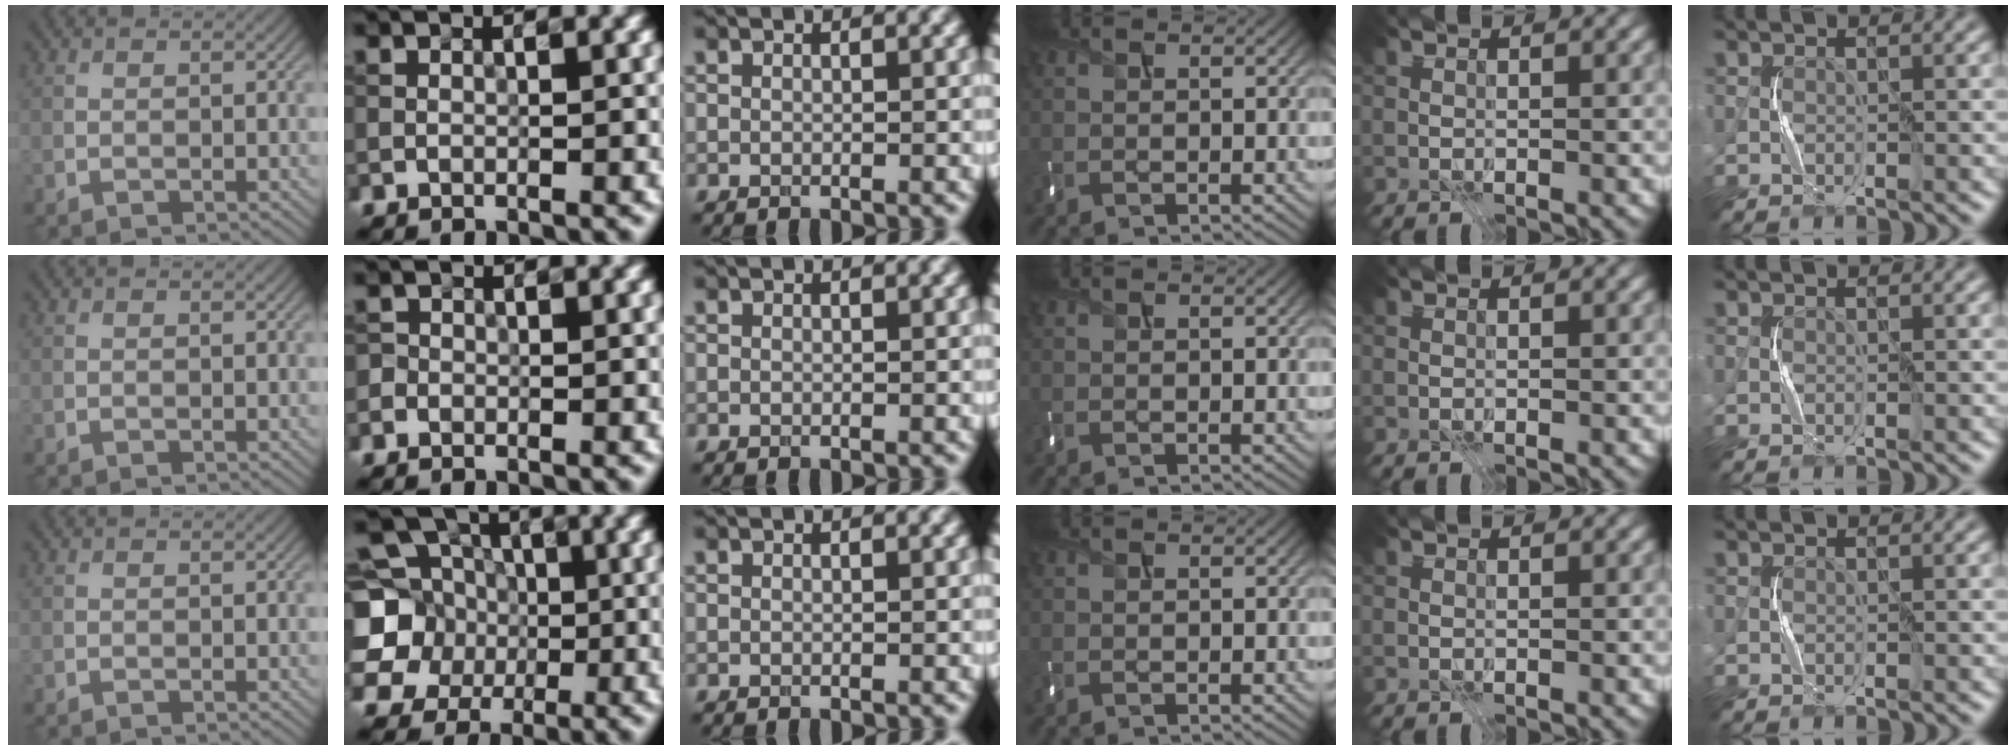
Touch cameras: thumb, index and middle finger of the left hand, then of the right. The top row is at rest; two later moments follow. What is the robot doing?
{"motion": "press", "object": "keyboard"}